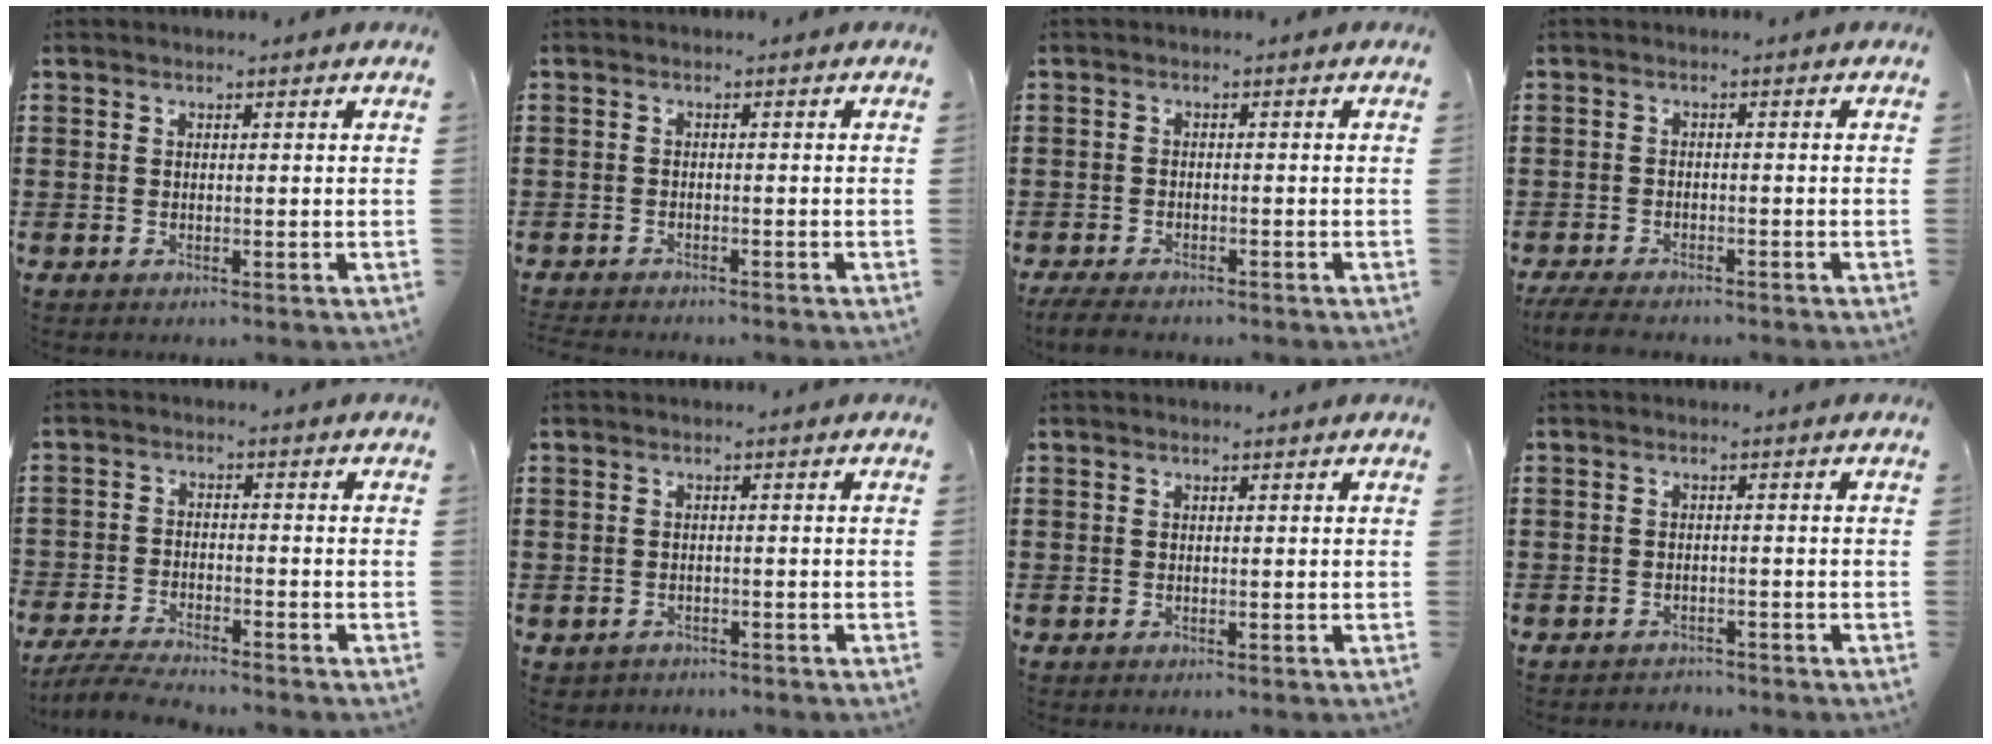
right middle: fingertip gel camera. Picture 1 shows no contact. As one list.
[{"total": 1.1, "force": [-1.1, 0.1, 0.0], "torque": [-0.002, 0.001, -0.024]}, {"total": 2.3, "force": [-2.2, 0.4, 0.7], "torque": [-0.021, 0.000, -0.048]}, {"total": 2.9, "force": [-2.7, 0.4, 0.9], "torque": [-0.030, -0.003, -0.062]}, {"total": 4.8, "force": [-4.6, 0.4, 1.2], "torque": [-0.034, -0.004, -0.096]}, {"total": 0.9, "force": [-0.9, 0.4, -0.1], "torque": [-0.002, 0.002, -0.020]}, {"total": 0.0}, {"total": 1.4, "force": [-1.4, 0.2, -0.1], "torque": [-0.004, 0.001, -0.031]}]